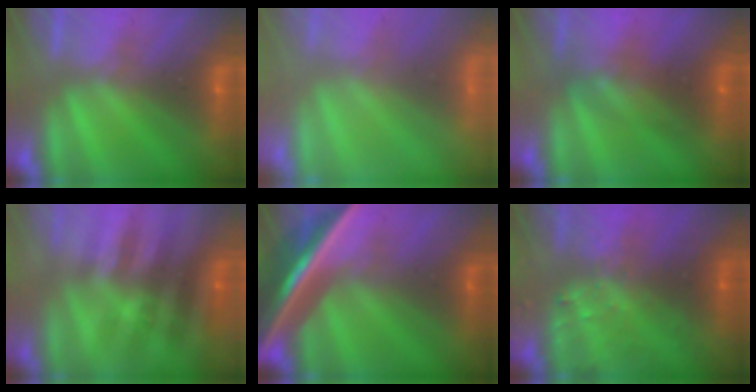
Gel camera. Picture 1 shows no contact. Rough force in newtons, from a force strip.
{"total": 7.0}
{"total": 2.9}
{"total": 2.4}
{"total": 5.5}
{"total": 7.8}